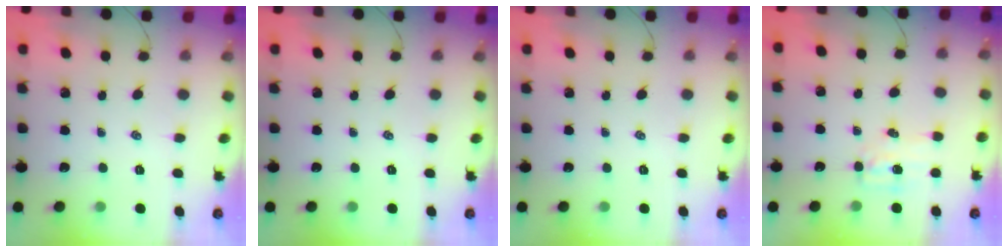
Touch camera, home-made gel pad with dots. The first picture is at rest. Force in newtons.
{"total": 0.0}
{"total": 0.0}
{"total": 3.7, "press": 3.5, "slide": 1.0}